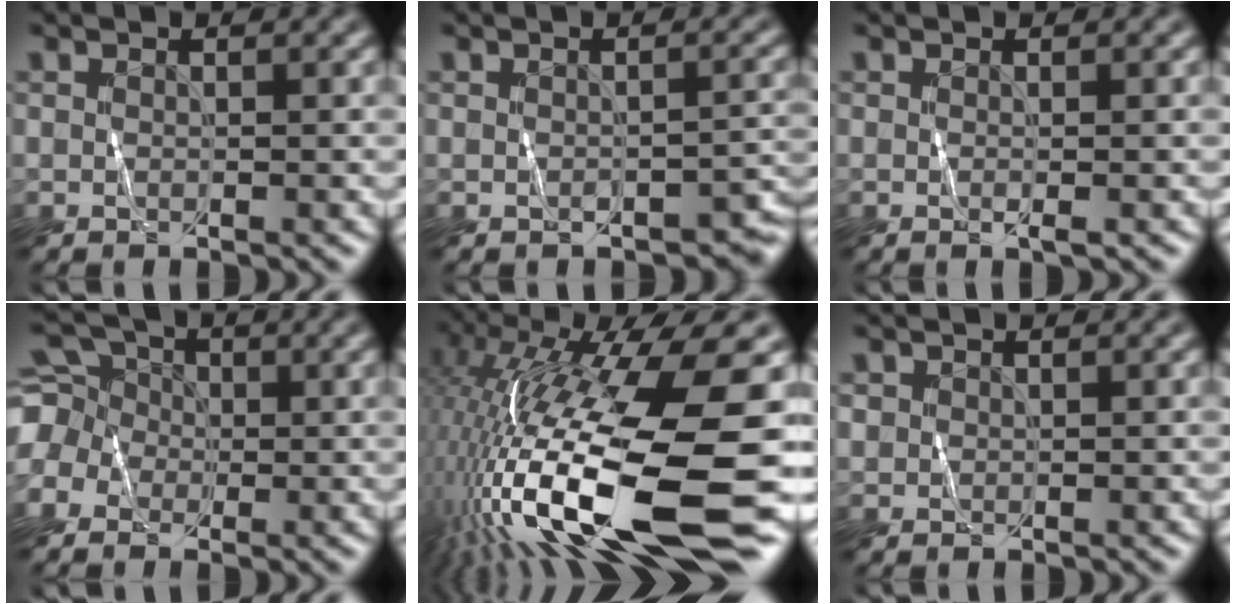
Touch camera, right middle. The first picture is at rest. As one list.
[{"total": 2.0, "force": [-1.0, 1.2, 1.3], "torque": [-0.016, -0.004, -0.009]}, {"total": 0.7, "force": [0.1, 0.1, 0.7], "torque": [-0.013, -0.002, 0.001]}, {"total": 7.3, "force": [-1.0, 6.3, 3.5], "torque": [-0.088, 0.028, -0.064]}, {"total": 19.0, "force": [-4.2, 5.0, 17.9], "torque": [-0.346, 0.012, -0.079]}, {"total": 0.7, "force": [0.1, 0.6, 0.0], "torque": [0.005, -0.001, 0.002]}]